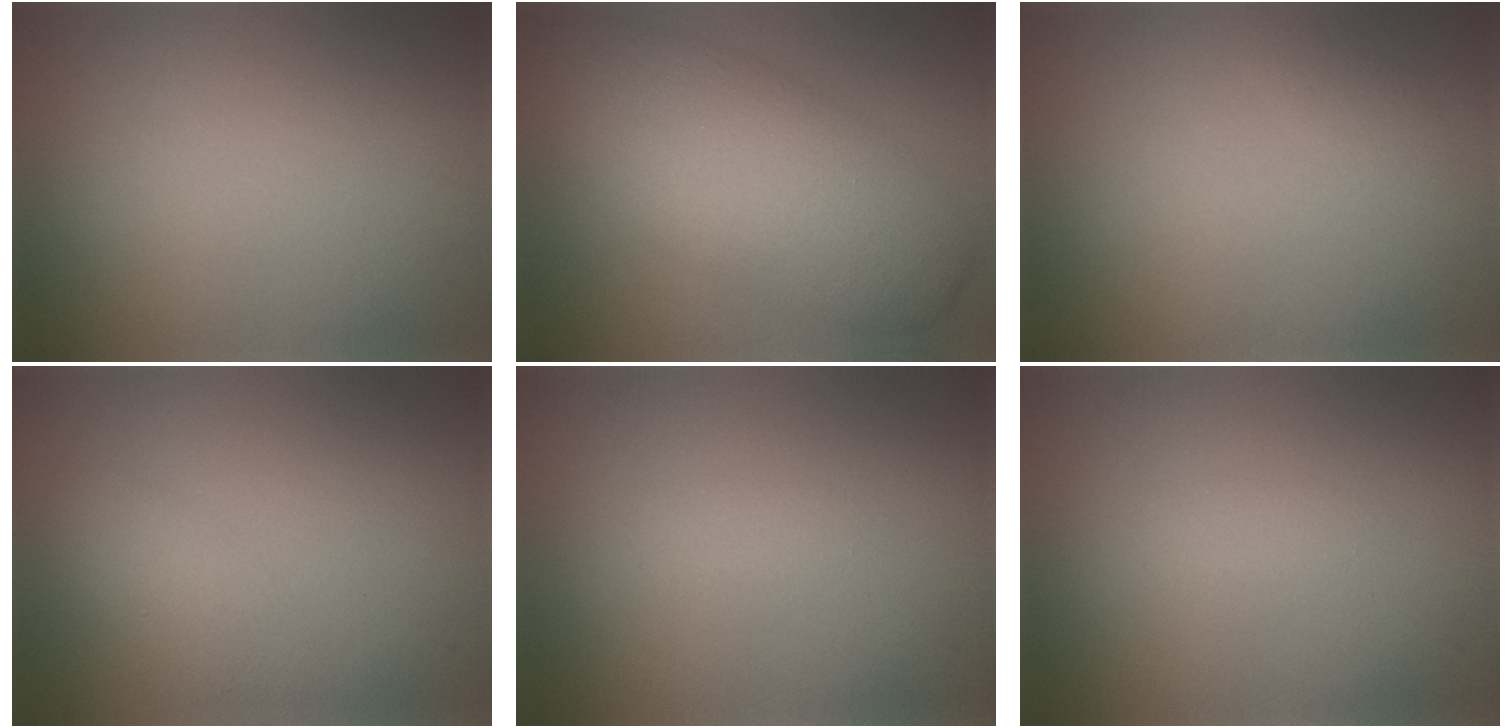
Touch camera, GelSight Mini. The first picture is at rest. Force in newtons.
{"total": 8.7, "press": 8.6, "slide": 0.3}
{"total": 0.7, "press": 0.7, "slide": 0.0}
{"total": 2.1, "press": 2.1, "slide": 0.1}
{"total": 0.7, "press": 0.7, "slide": 0.0}
{"total": 0.7, "press": 0.7, "slide": 0.0}